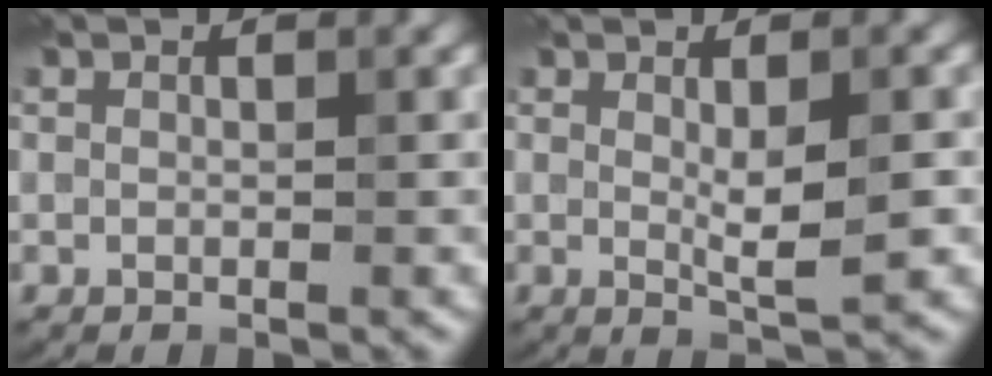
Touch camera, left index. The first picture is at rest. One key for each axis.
{"total": 3.6, "fx": 0.0, "fy": 0.7, "fz": 3.5, "tx": -0.062, "ty": -0.004, "tz": 0.004}